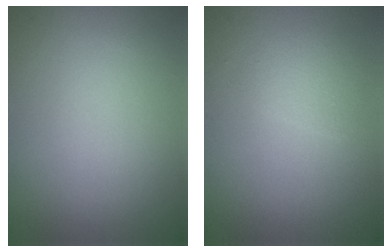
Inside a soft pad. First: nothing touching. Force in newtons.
{"total": 1.6, "press": 1.6, "slide": 0.1}